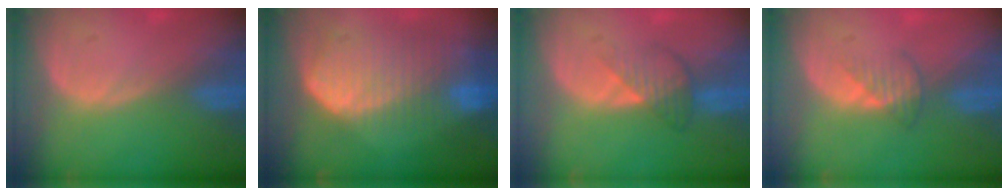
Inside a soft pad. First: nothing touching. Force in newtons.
{"total": 10.3, "press": 9.0, "slide": 5.1}
{"total": 3.7, "press": 3.6, "slide": 0.2}
{"total": 2.5, "press": 2.5, "slide": 0.3}